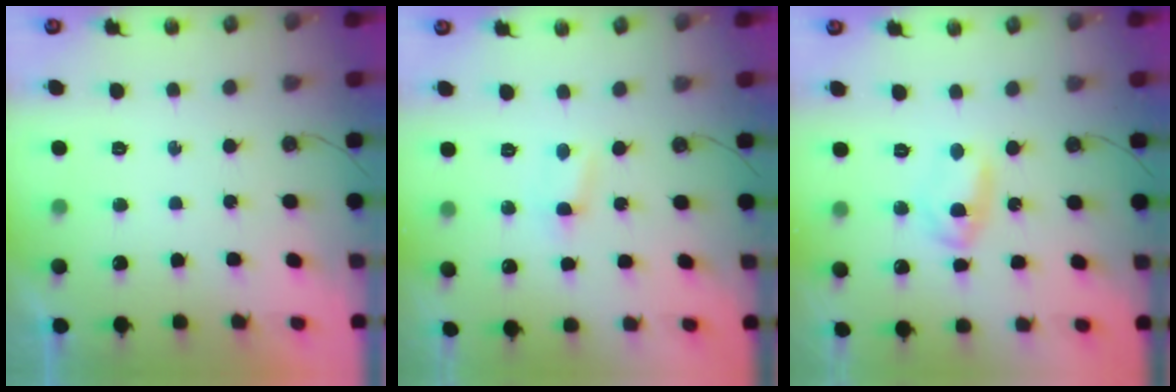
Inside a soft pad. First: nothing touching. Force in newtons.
{"total": 1.9, "press": 1.8, "slide": 0.3}
{"total": 6.0, "press": 6.0, "slide": 0.3}